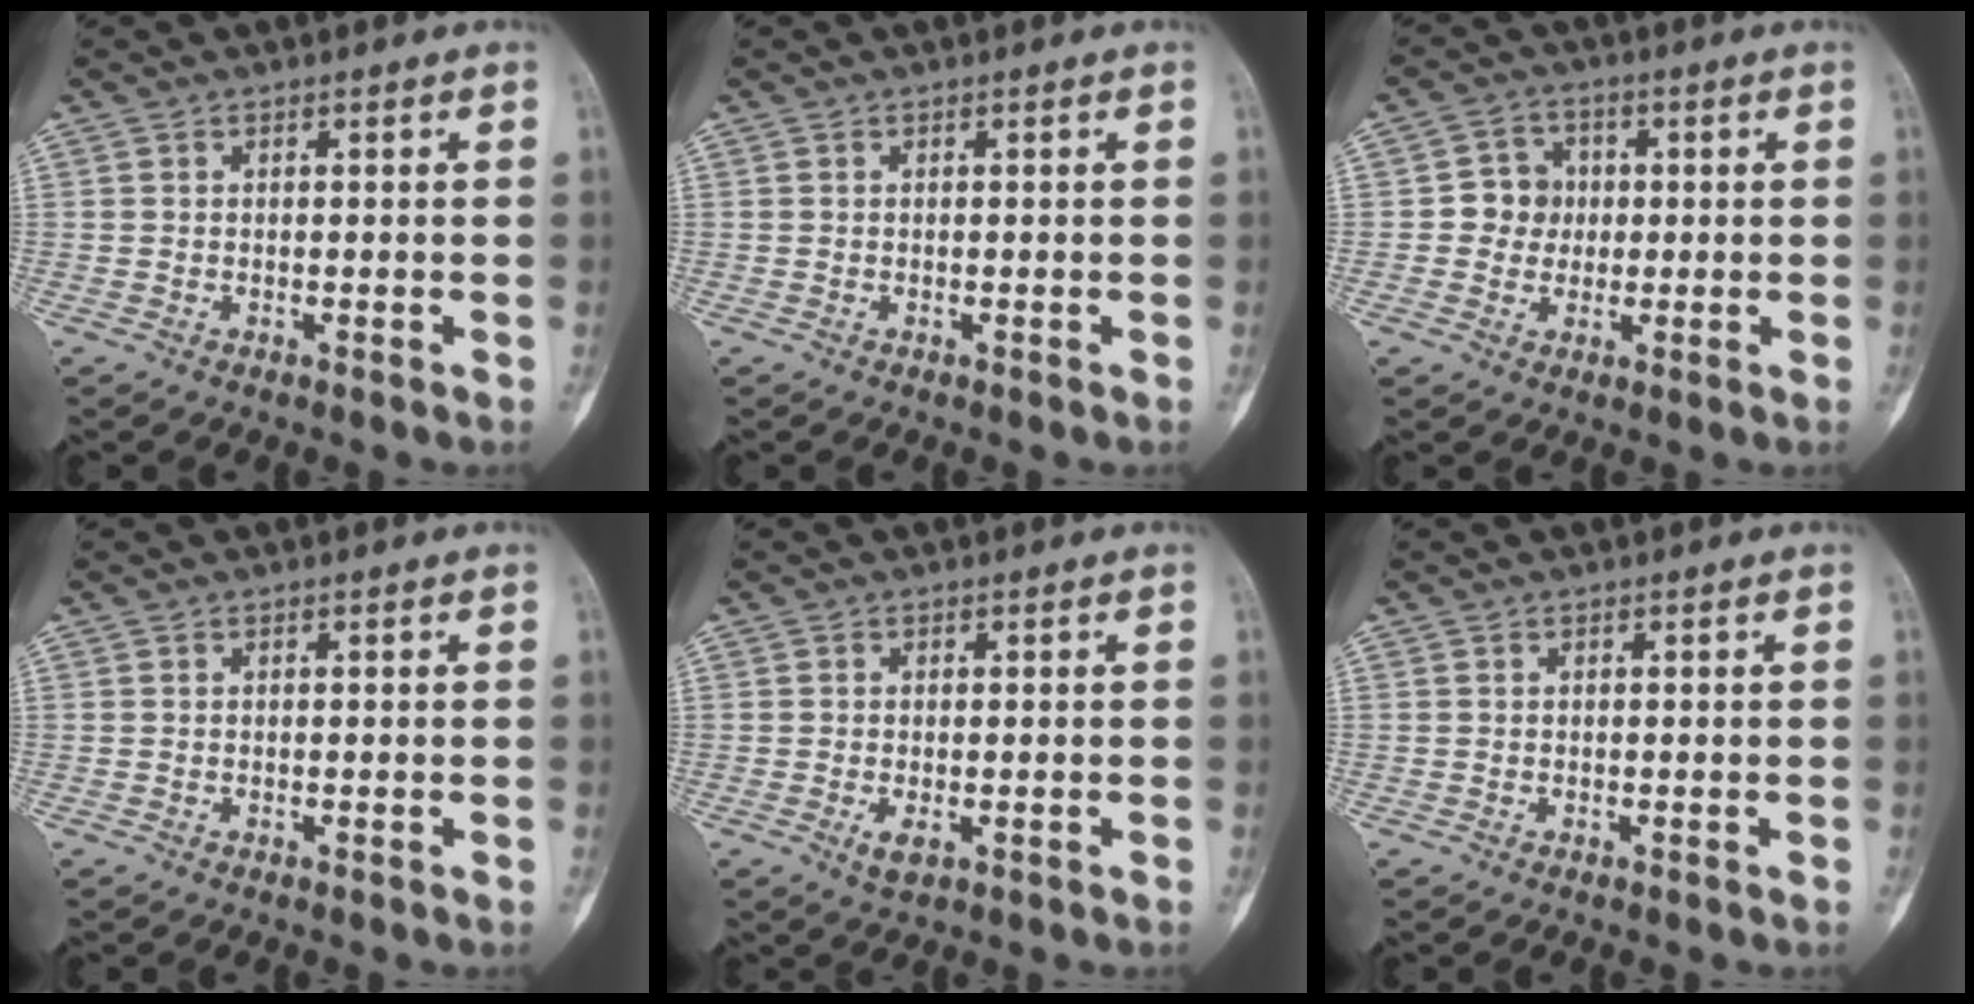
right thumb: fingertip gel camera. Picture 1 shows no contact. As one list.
[{"total": 0.0}, {"total": 5.6, "force": [0.1, 5.3, 1.8], "torque": [0.007, 0.011, -0.004]}, {"total": 0.0}, {"total": 2.3, "force": [-0.8, 1.1, 1.9], "torque": [-0.035, -0.003, -0.012]}, {"total": 0.0}]